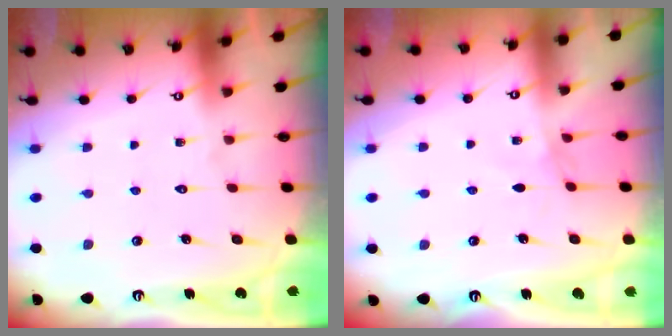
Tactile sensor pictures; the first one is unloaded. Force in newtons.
{"total": 1.2, "press": 1.1, "slide": 0.4}